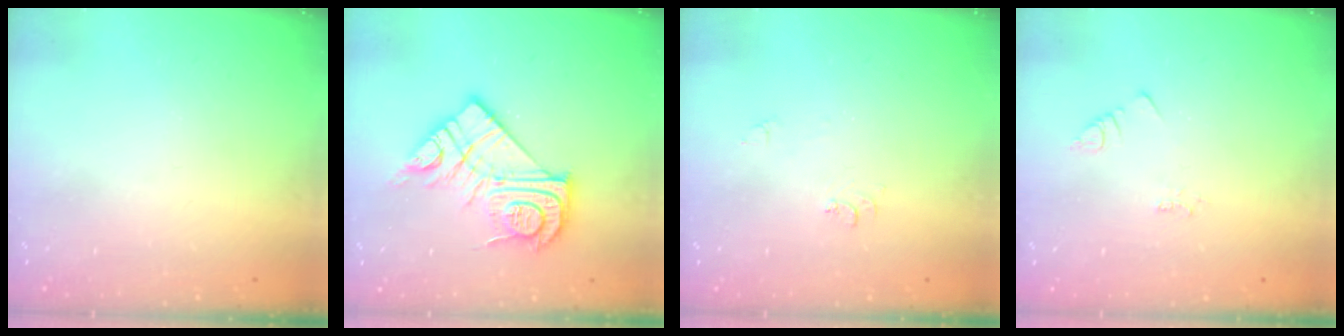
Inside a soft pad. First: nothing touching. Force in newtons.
{"total": 16.9, "press": 16.9, "slide": 1.5}
{"total": 6.6, "press": 6.6, "slide": 0.6}
{"total": 2.2, "press": 2.1, "slide": 0.4}